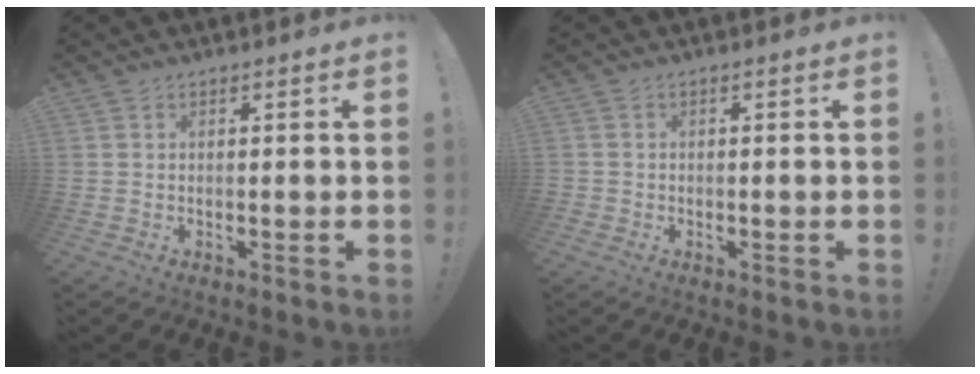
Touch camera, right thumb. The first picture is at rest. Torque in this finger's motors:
{"motor_torque": [-0.26, -0.15, 0.83, -0.08, 0.17]}